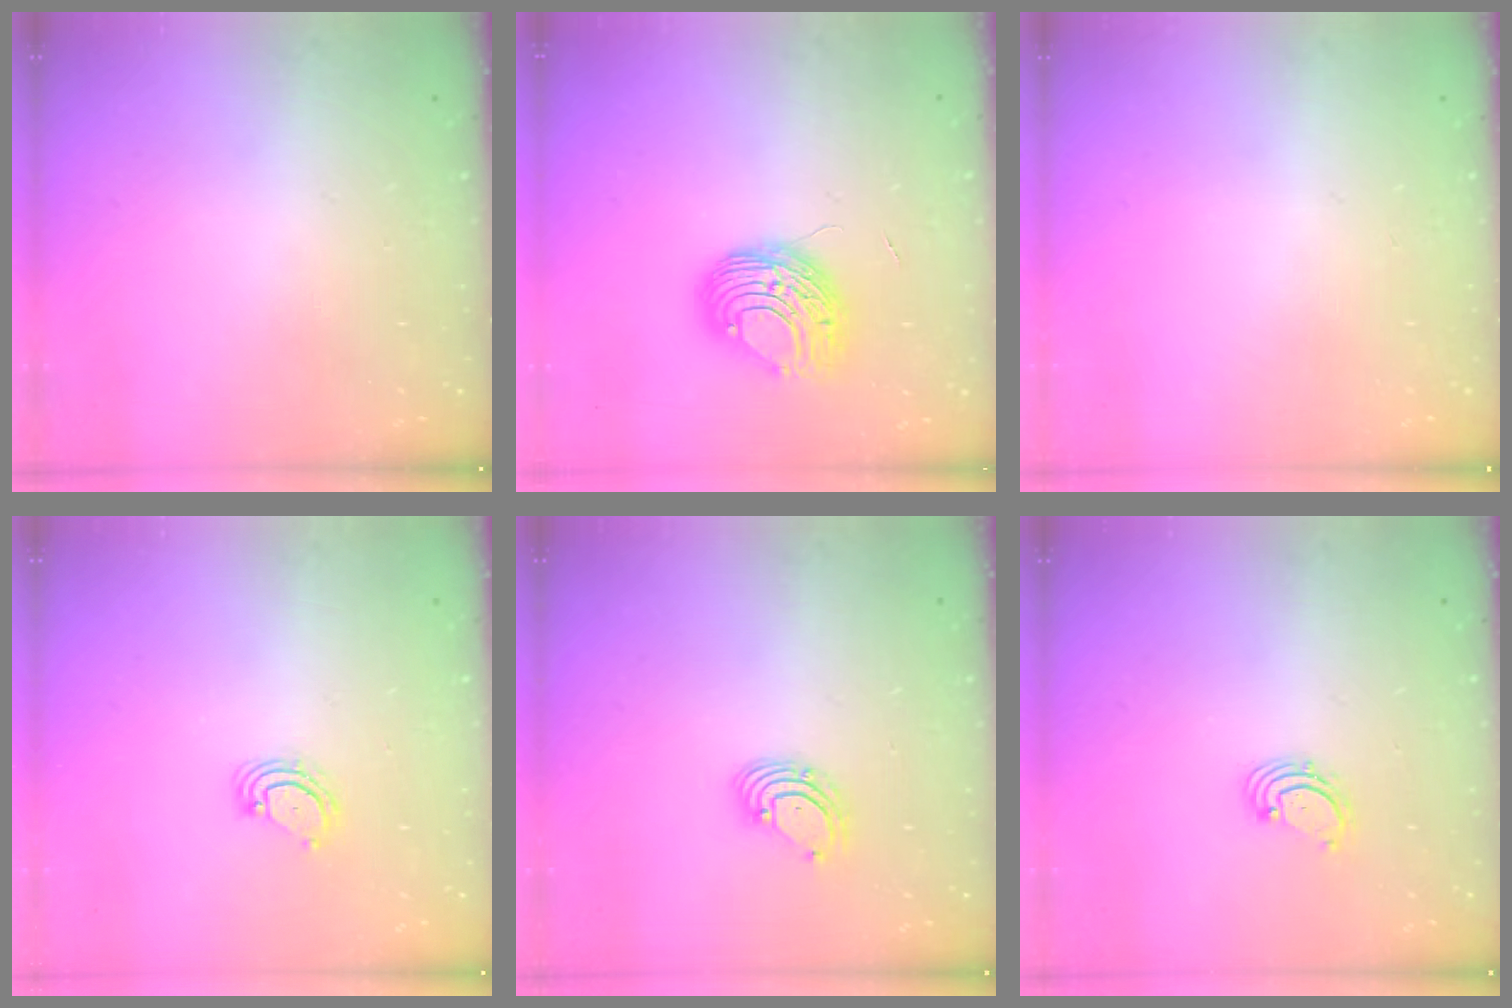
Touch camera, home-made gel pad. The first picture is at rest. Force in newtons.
{"total": 9.0, "press": 9.0, "slide": 0.9}
{"total": 0.0}
{"total": 4.7, "press": 4.6, "slide": 0.4}
{"total": 2.7, "press": 2.7, "slide": 0.3}
{"total": 1.6, "press": 1.6, "slide": 0.2}